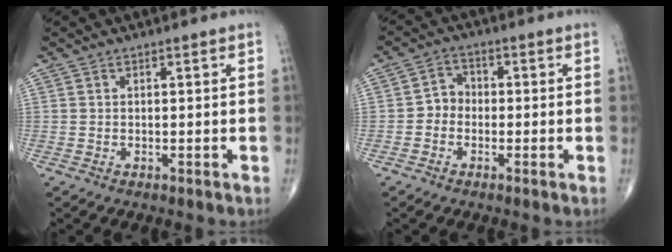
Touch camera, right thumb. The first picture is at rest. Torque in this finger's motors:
{"motor_torque": [-0.01, -0.02, 0.12, 0.22, 0.06]}